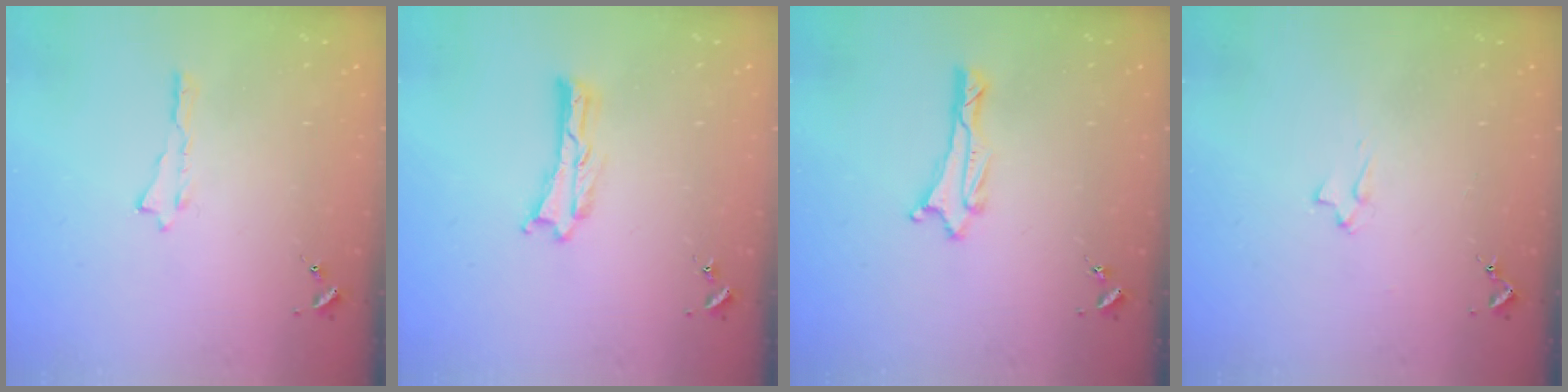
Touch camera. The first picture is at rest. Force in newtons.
{"total": 0.0}
{"total": 1.1, "press": 1.1, "slide": 0.1}
{"total": 2.1, "press": 2.1, "slide": 0.3}